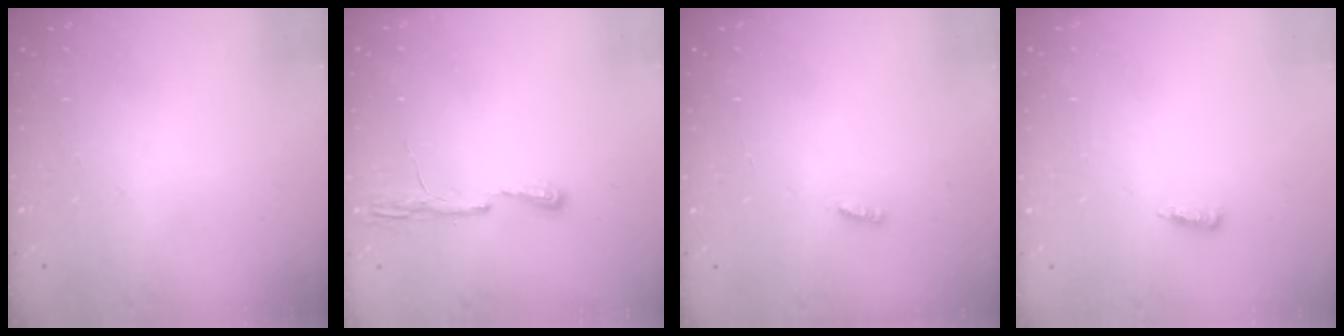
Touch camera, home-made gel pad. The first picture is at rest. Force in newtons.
{"total": 4.3, "press": 4.2, "slide": 0.6}
{"total": 1.9, "press": 1.9, "slide": 0.3}
{"total": 4.2, "press": 4.2, "slide": 0.6}